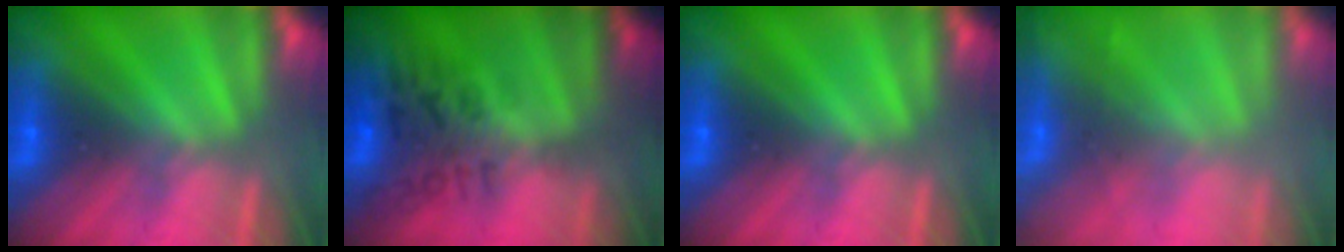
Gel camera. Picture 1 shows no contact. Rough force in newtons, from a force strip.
{"total": 2.8}
{"total": 0.0}
{"total": 7.3}